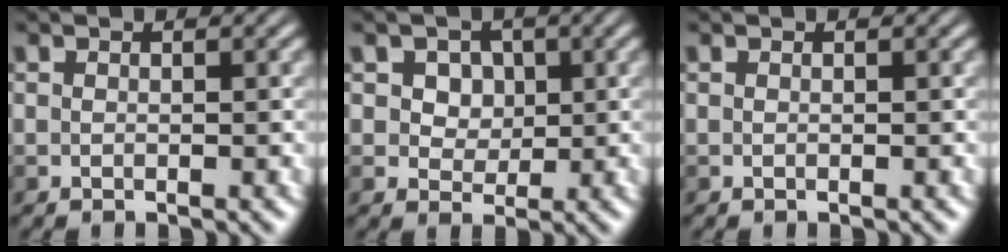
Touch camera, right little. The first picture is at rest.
{"total": 2.5, "force": [0.1, 2.1, 1.2], "torque": [-0.021, -0.012, 0.001]}
{"total": 0.0}